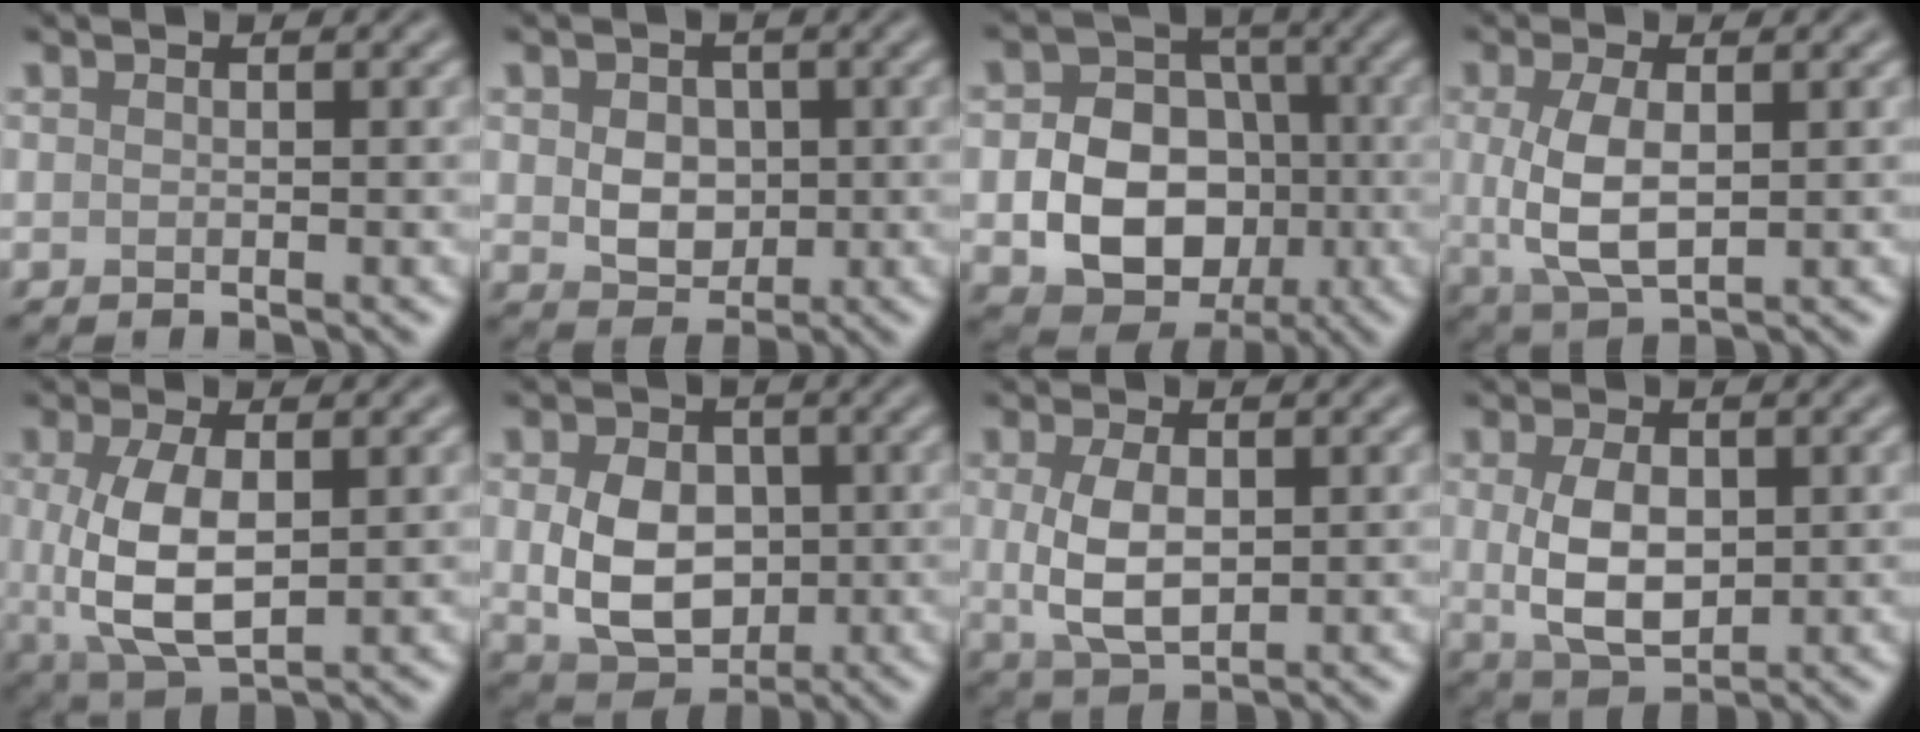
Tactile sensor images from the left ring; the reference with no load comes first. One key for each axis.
{"total": 3.8, "fx": 0.3, "fy": 2.9, "fz": 2.4, "tx": -0.041, "ty": -0.005, "tz": 0.005}
{"total": 8.4, "fx": -1.9, "fy": 6.6, "fz": 4.9, "tx": -0.081, "ty": -0.007, "tz": -0.036}
{"total": 4.8, "fx": 0.3, "fy": 2.3, "fz": 4.3, "tx": -0.095, "ty": -0.003, "tz": 0.009}
{"total": 6.5, "fx": 0.3, "fy": 3.0, "fz": 5.7, "tx": -0.128, "ty": -0.006, "tz": 0.008}
{"total": 6.7, "fx": 0.0, "fy": 4.9, "fz": 4.5, "tx": -0.091, "ty": -0.009, "tz": 0.006}
{"total": 4.9, "fx": 0.3, "fy": 2.7, "fz": 4.0, "tx": -0.089, "ty": -0.001, "tz": 0.011}
{"total": 5.7, "fx": 0.3, "fy": 3.4, "fz": 4.5, "tx": -0.096, "ty": -0.003, "tz": 0.013}